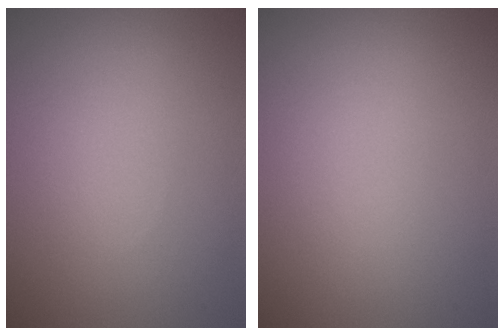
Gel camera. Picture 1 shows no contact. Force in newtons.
{"total": 0.0}